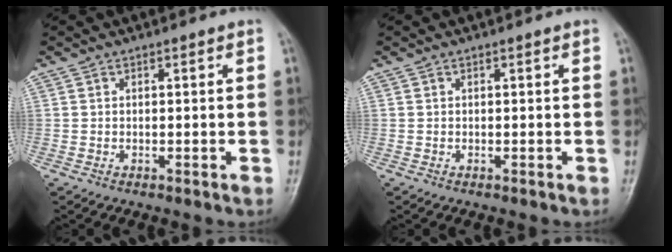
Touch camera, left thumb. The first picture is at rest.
{"total": 0.0}